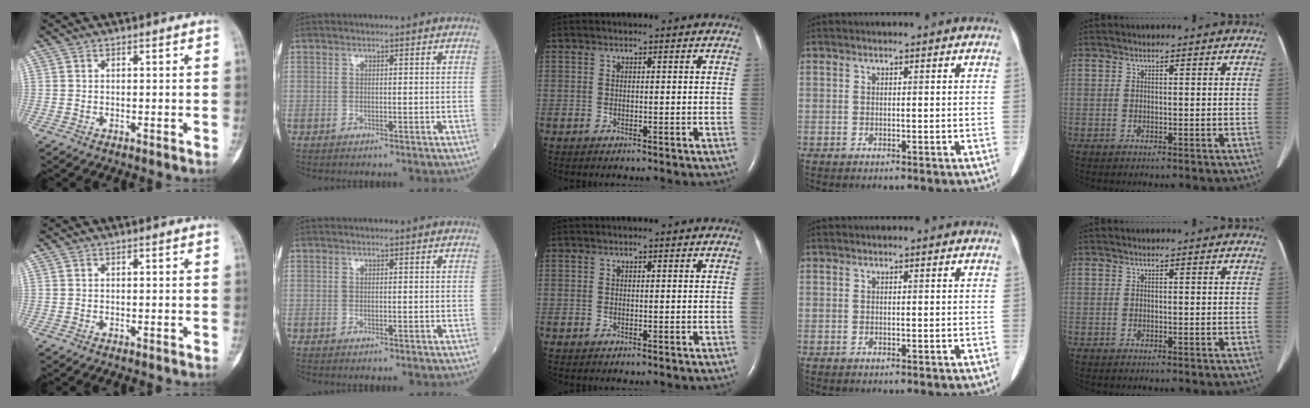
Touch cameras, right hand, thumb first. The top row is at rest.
{}